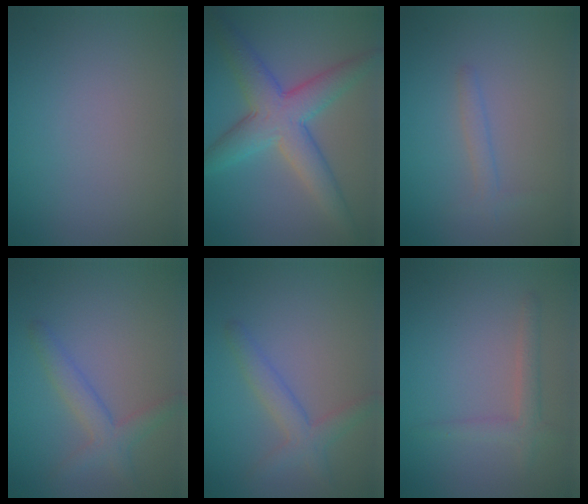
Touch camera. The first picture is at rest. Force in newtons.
{"total": 6.4, "press": 6.4, "slide": 0.1}
{"total": 1.2, "press": 1.2, "slide": 0.0}
{"total": 2.7, "press": 2.7, "slide": 0.1}
{"total": 2.7, "press": 2.7, "slide": 0.1}
{"total": 2.0, "press": 1.9, "slide": 0.1}